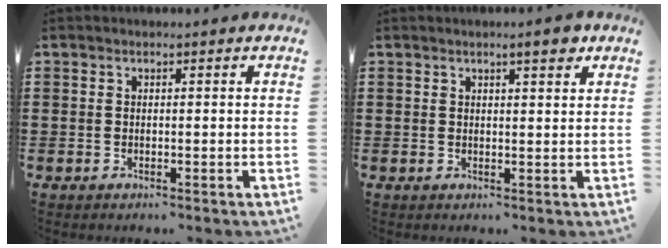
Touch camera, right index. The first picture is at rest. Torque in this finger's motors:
{"motor_torque": [0.21, 0.01, 0.04, 0.02]}